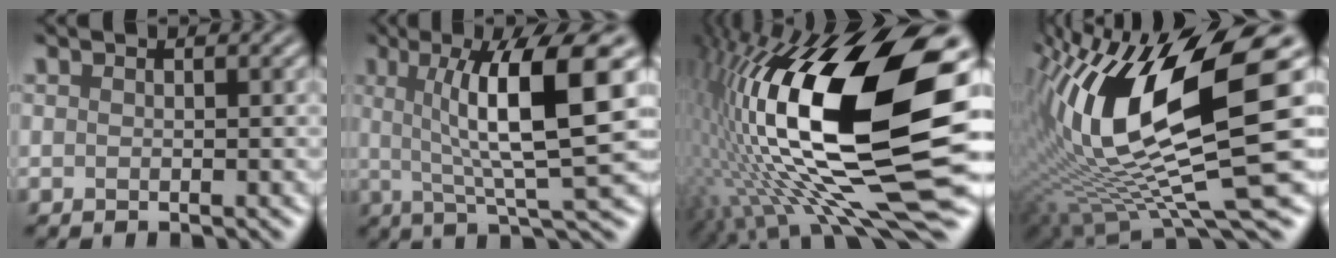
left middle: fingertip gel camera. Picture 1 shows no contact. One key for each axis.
{"total": 9.8, "fx": 1.3, "fy": 1.8, "fz": 9.6, "tx": -0.134, "ty": -0.002, "tz": 0.030}
{"total": 19.9, "fx": 0.3, "fy": 7.9, "fz": 18.2, "tx": -0.342, "ty": -0.009, "tz": 0.008}
{"total": 14.8, "fx": 1.6, "fy": 4.9, "fz": 13.9, "tx": -0.274, "ty": -0.009, "tz": 0.041}